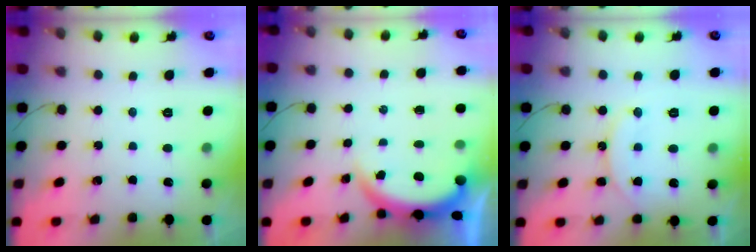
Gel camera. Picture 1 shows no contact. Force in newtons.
{"total": 3.8, "press": 3.8, "slide": 0.2}
{"total": 12.2, "press": 12.1, "slide": 1.2}